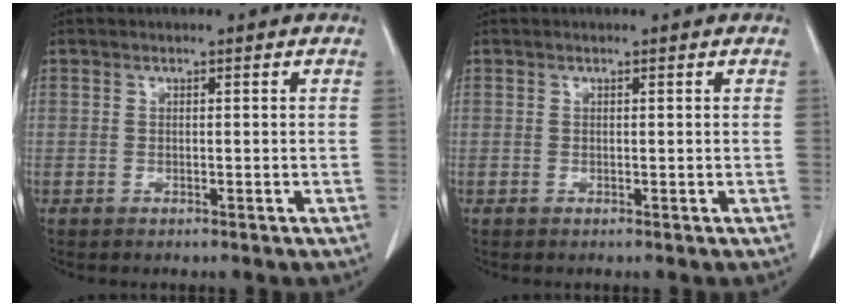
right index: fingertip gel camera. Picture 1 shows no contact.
{"total": 0.0}